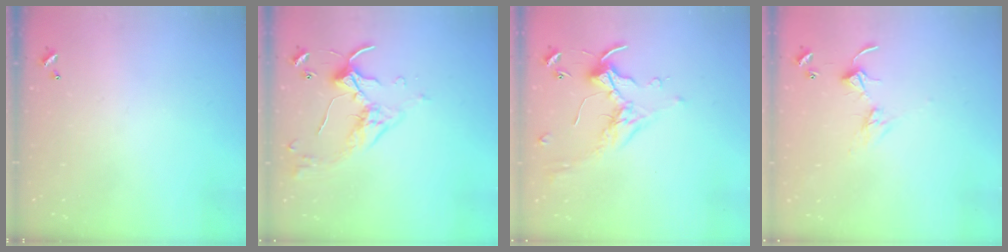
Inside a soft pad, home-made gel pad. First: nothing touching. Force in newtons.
{"total": 4.9, "press": 4.9, "slide": 0.6}
{"total": 0.6, "press": 0.5, "slide": 0.3}
{"total": 3.1, "press": 3.1, "slide": 0.6}